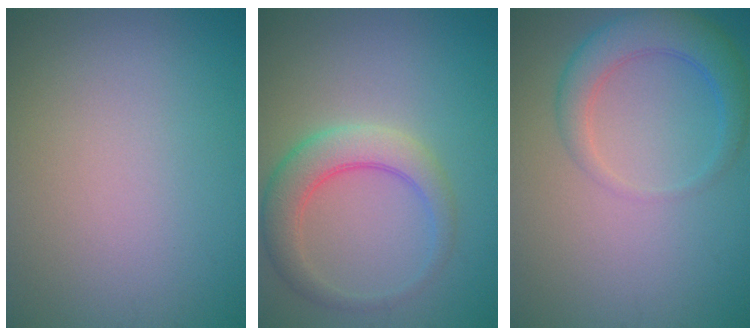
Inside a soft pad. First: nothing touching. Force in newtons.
{"total": 4.3, "press": 4.3, "slide": 0.3}
{"total": 4.0, "press": 3.9, "slide": 0.3}